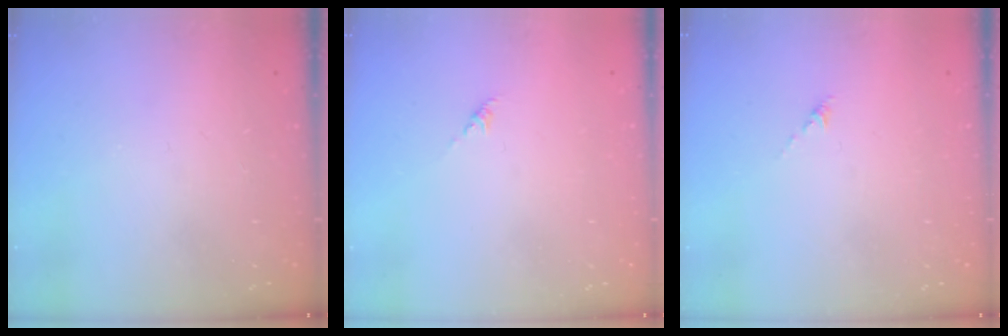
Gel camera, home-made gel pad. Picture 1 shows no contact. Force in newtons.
{"total": 0.0}
{"total": 0.0}